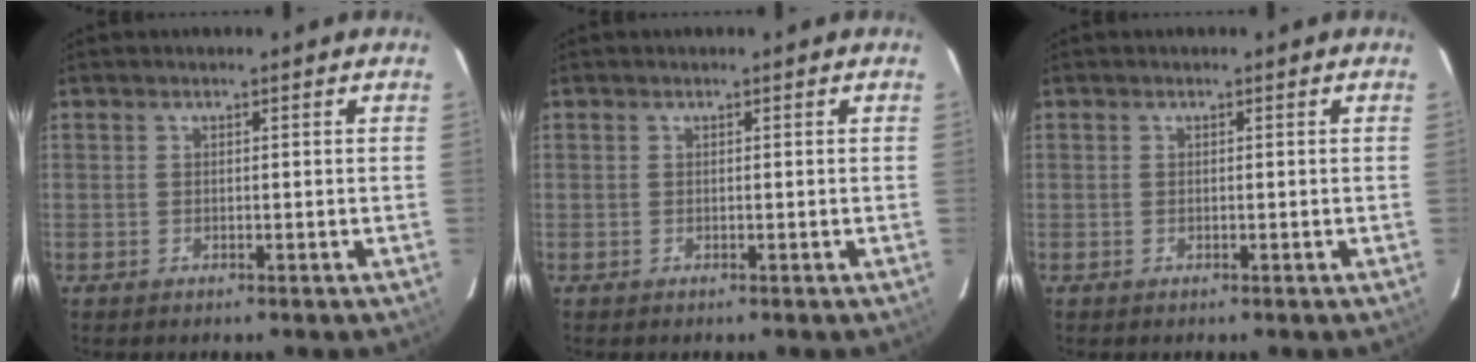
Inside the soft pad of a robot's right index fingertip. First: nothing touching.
{"total": 0.0}
{"total": 0.0}